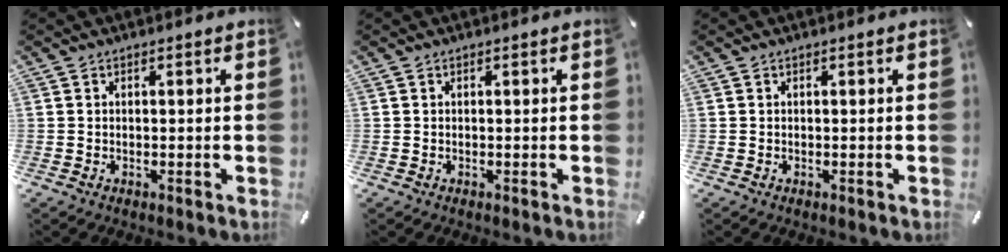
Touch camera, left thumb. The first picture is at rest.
{"total": 0.0}
{"total": 0.0}